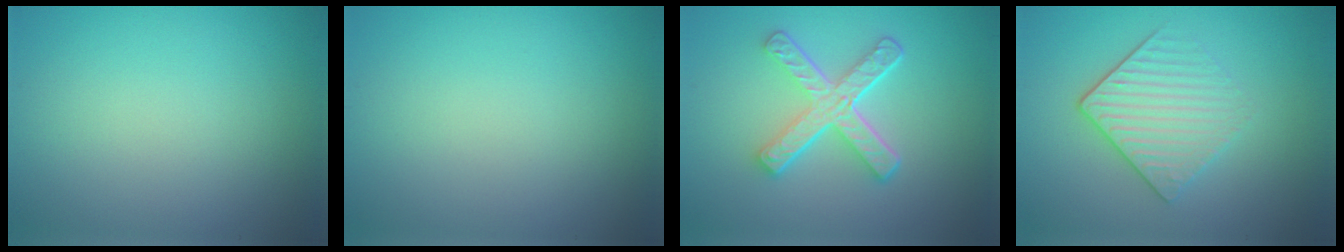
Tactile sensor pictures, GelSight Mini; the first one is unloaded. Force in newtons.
{"total": 0.0}
{"total": 5.3, "press": 3.7, "slide": 3.8}
{"total": 3.9, "press": 3.1, "slide": 2.3}